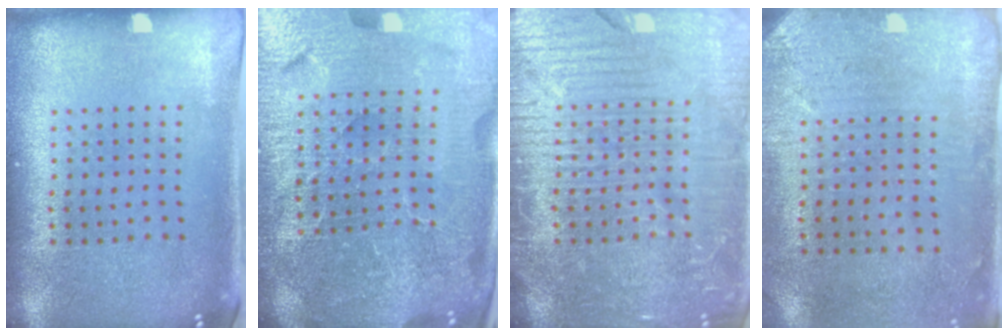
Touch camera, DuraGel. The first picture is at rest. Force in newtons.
{"total": 5.8, "press": 5.3, "slide": 2.5}
{"total": 7.1, "press": 7.0, "slide": 0.8}
{"total": 3.0, "press": 2.4, "slide": 1.8}